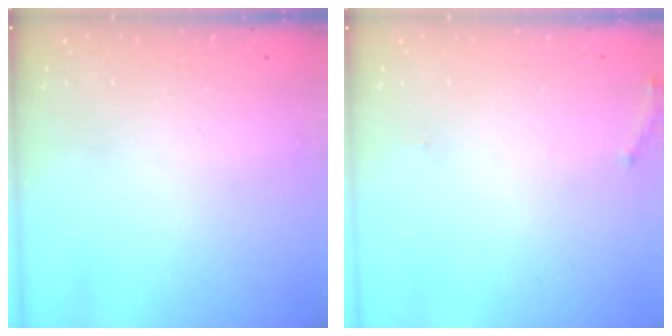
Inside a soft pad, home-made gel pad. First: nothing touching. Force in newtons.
{"total": 5.2, "press": 4.9, "slide": 1.8}